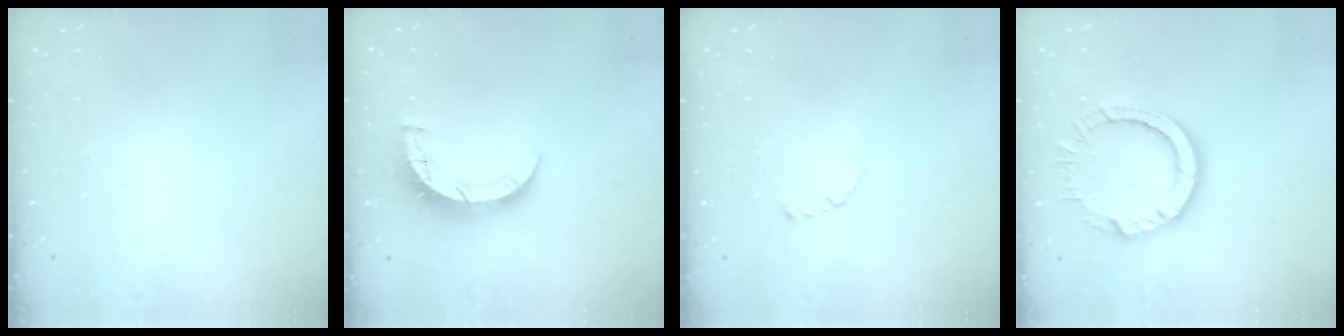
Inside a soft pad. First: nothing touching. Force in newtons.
{"total": 7.9, "press": 7.9, "slide": 0.2}
{"total": 2.7, "press": 2.7, "slide": 0.3}
{"total": 9.8, "press": 9.8, "slide": 0.4}